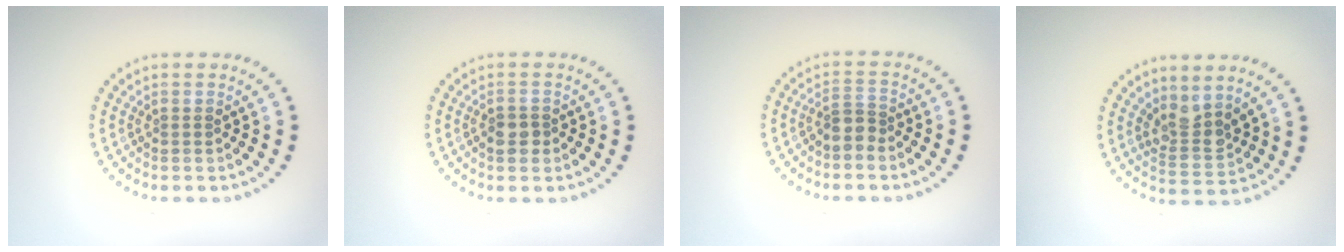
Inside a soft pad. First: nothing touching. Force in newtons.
{"total": 1.8, "press": 1.7, "slide": 0.7}
{"total": 2.0, "press": 1.6, "slide": 1.2}
{"total": 2.8, "press": 2.4, "slide": 1.6}